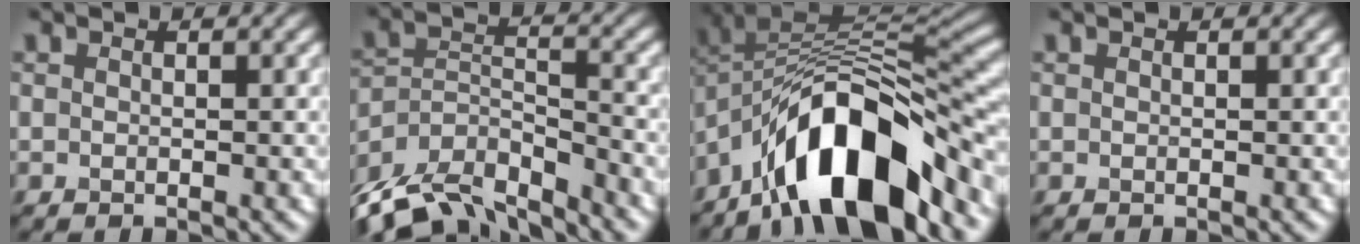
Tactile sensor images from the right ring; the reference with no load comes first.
{"total": 11.8, "force": [-10.1, 4.1, 4.6], "torque": [-0.094, -0.016, -0.165]}
{"total": 12.9, "force": [-6.9, 5.0, 9.7], "torque": [-0.139, 0.017, -0.126]}
{"total": 0.0}